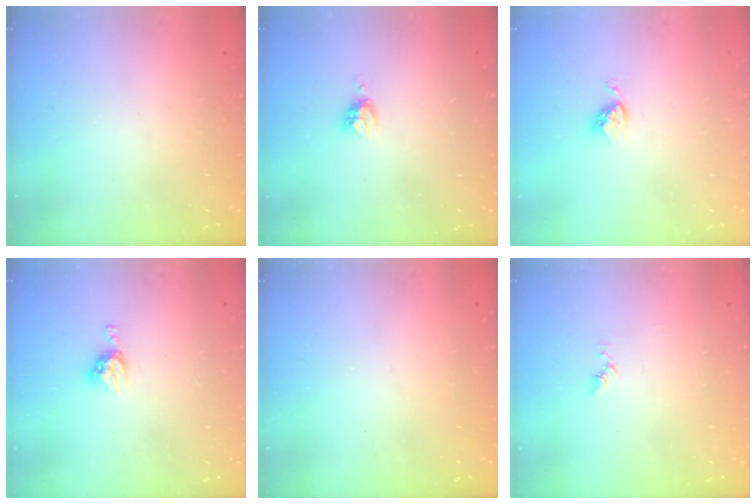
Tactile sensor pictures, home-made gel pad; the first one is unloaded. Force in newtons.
{"total": 3.8, "press": 3.8, "slide": 0.4}
{"total": 3.9, "press": 3.9, "slide": 0.4}
{"total": 6.4, "press": 6.4, "slide": 0.4}
{"total": 0.0}
{"total": 4.4, "press": 4.4, "slide": 0.4}